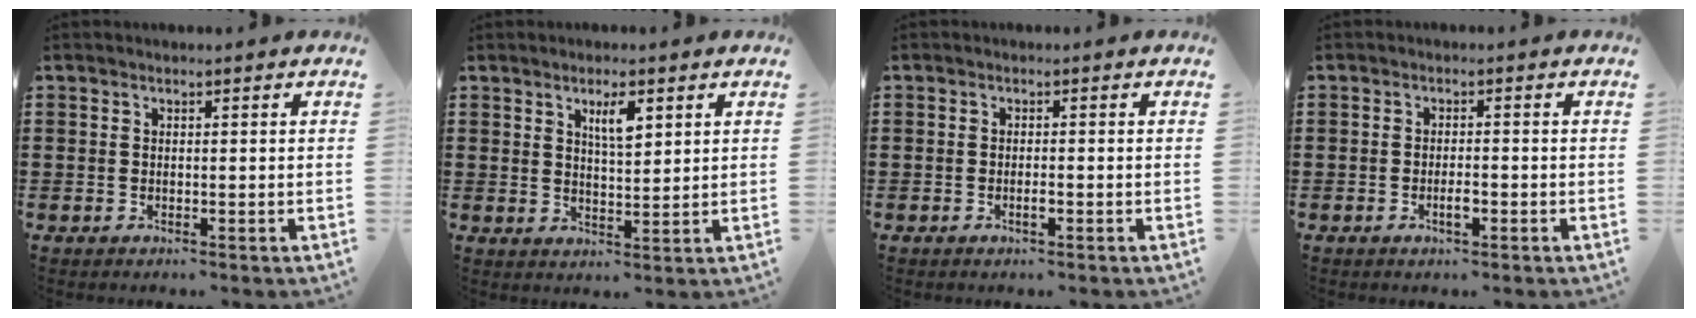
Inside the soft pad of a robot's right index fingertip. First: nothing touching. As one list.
[{"total": 3.8, "force": [2.0, 1.1, 3.0], "torque": [-0.049, 0.000, 0.030]}, {"total": 1.3, "force": [-0.5, 0.3, 1.2], "torque": [-0.023, -0.003, -0.008]}, {"total": 2.5, "force": [-0.9, 0.7, 2.2], "torque": [-0.039, 0.001, -0.016]}]